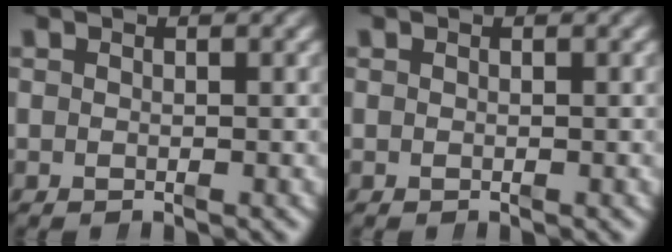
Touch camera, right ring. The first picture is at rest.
{"total": 0.0}